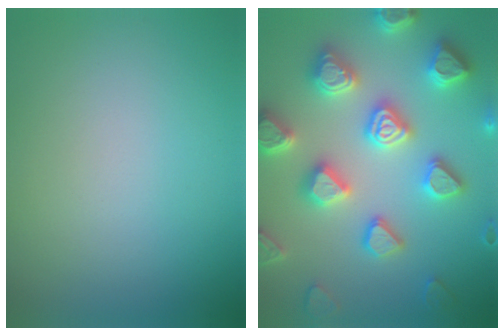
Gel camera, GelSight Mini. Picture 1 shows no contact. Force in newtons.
{"total": 7.4, "press": 7.2, "slide": 1.7}